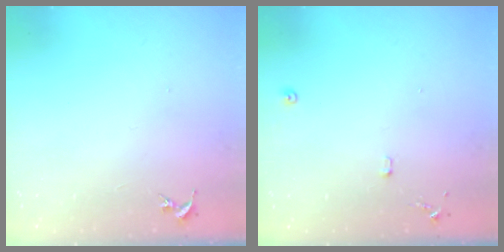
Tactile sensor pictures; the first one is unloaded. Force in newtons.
{"total": 7.4, "press": 7.4, "slide": 0.8}